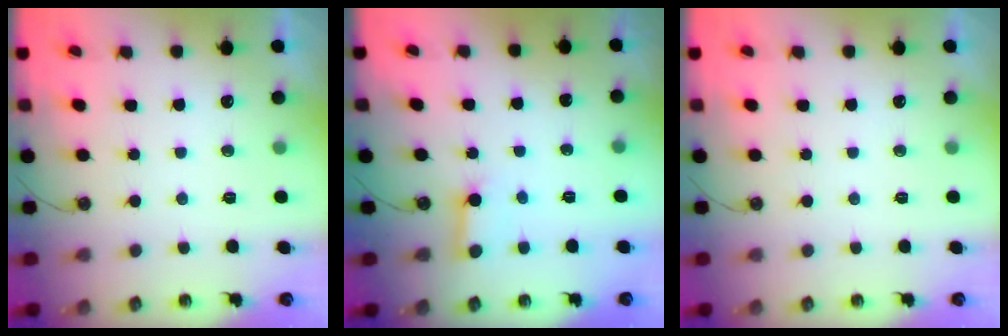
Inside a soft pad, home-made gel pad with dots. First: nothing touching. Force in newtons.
{"total": 4.9, "press": 4.8, "slide": 0.6}
{"total": 0.0}